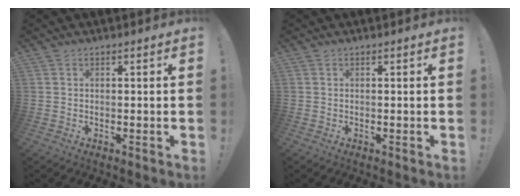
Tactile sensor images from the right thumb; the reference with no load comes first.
{"total": 0.0}